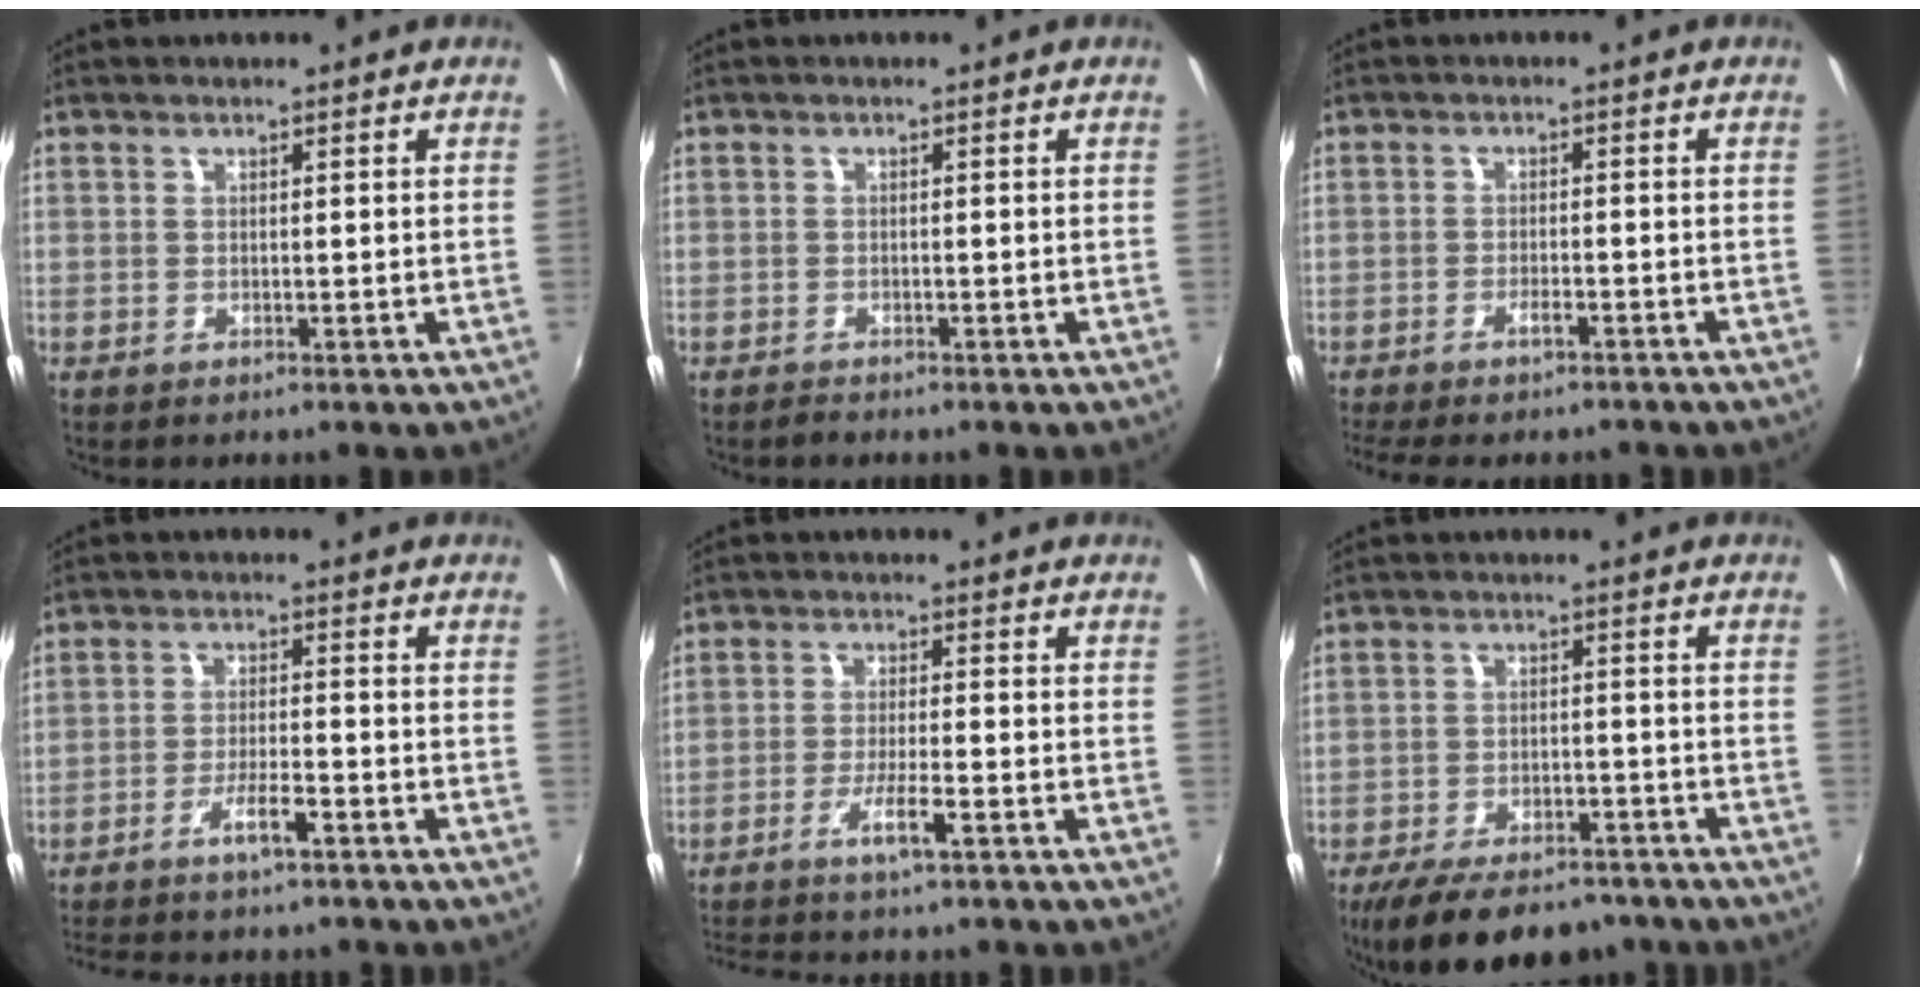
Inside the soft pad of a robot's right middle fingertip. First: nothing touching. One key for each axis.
{"total": 0.7, "fx": -0.5, "fy": 0.4, "fz": 0.0, "tx": -0.001, "ty": -0.002, "tz": -0.011}
{"total": 5.9, "fx": -5.0, "fy": 1.3, "fz": 2.9, "tx": -0.074, "ty": -0.014, "tz": -0.081}
{"total": 6.8, "fx": -5.6, "fy": 1.0, "fz": 3.8, "tx": -0.089, "ty": 0.002, "tz": -0.095}
{"total": 6.1, "fx": -4.6, "fy": 0.2, "fz": 4.0, "tx": -0.094, "ty": -0.006, "tz": -0.086}
{"total": 16.2, "fx": -12.5, "fy": 6.6, "fz": 8.0, "tx": -0.165, "ty": -0.018, "tz": -0.179}